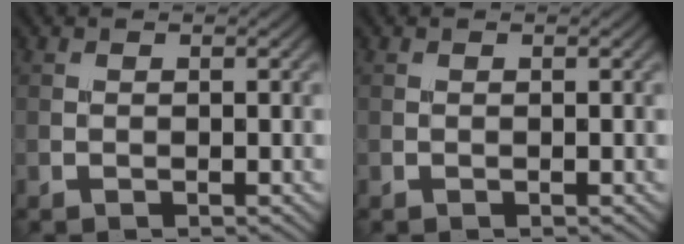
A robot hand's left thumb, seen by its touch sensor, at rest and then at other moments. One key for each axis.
{"total": 0.0}